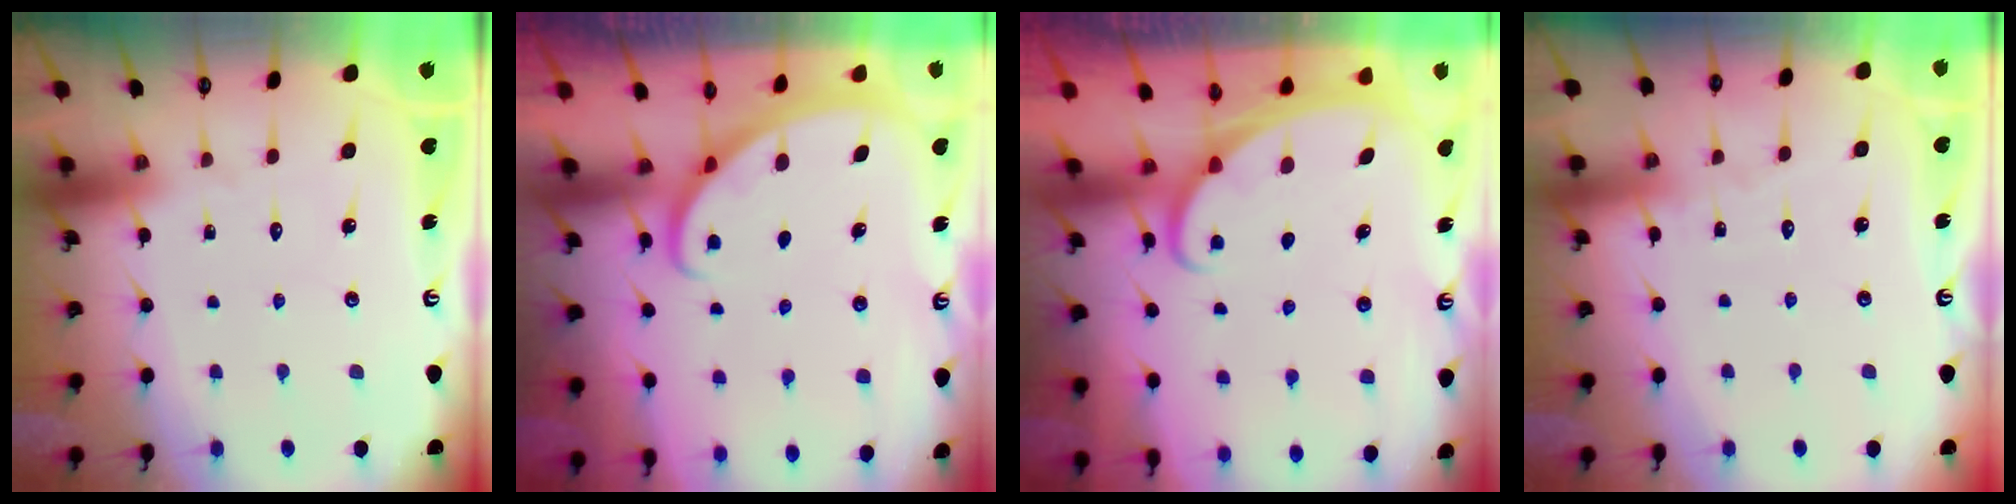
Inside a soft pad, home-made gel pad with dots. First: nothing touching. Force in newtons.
{"total": 2.6, "press": 2.6, "slide": 0.1}
{"total": 1.6, "press": 1.6, "slide": 0.1}
{"total": 2.9, "press": 2.9, "slide": 0.3}